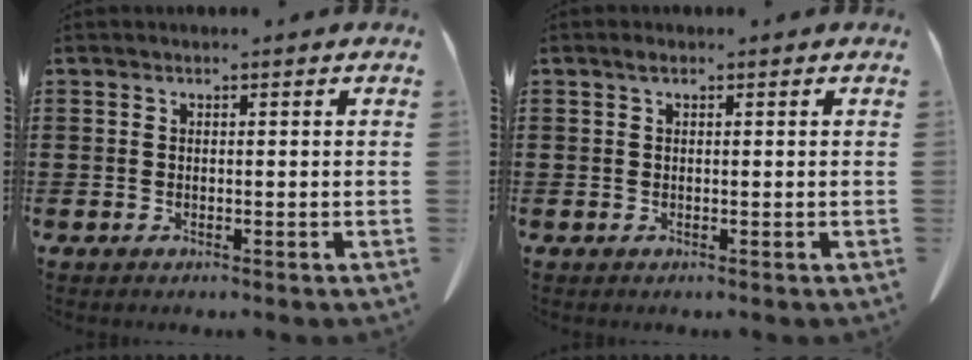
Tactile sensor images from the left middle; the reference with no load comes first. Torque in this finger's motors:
{"motor_torque": [1.02, 1.12, 0.20, 0.04]}